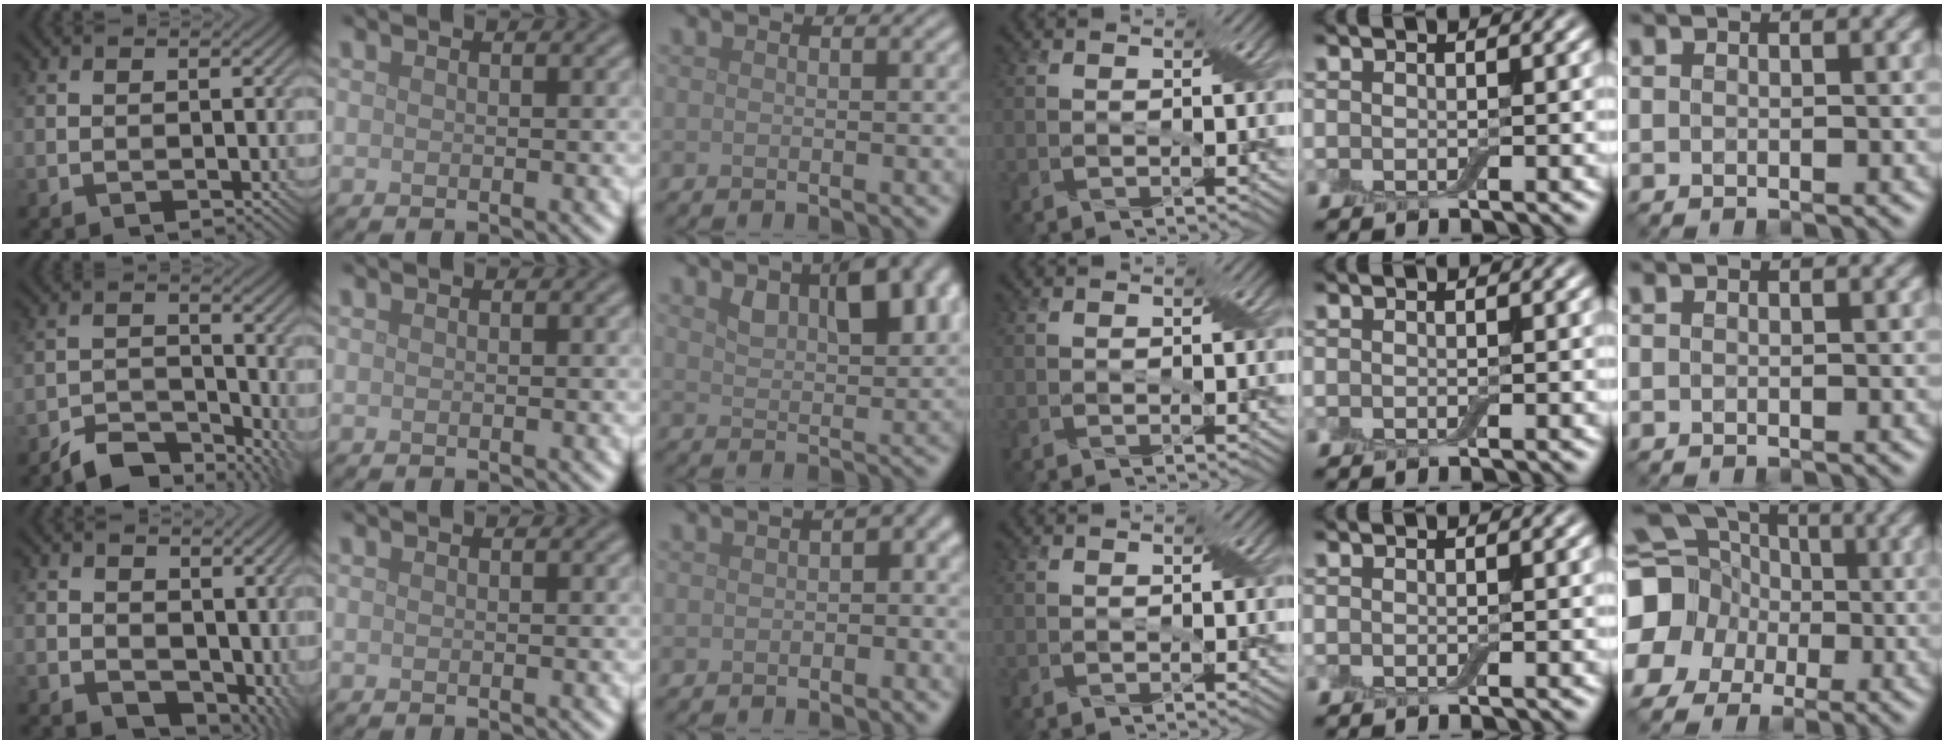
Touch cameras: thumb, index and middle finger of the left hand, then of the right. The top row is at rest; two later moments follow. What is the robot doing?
{"motion": "close", "object": "airpods case & airpods"}